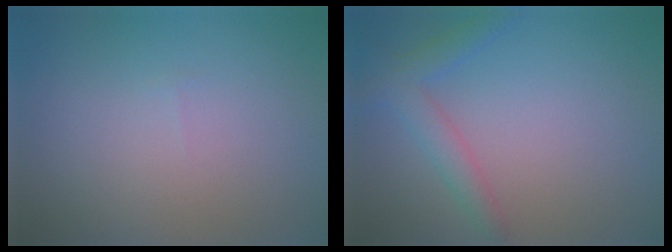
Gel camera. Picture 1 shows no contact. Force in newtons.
{"total": 2.7, "press": 2.7, "slide": 0.2}